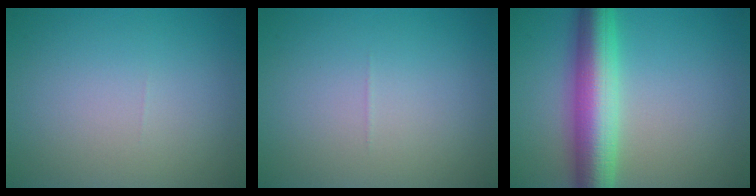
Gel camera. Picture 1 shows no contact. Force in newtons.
{"total": 0.0}
{"total": 7.9, "press": 7.8, "slide": 0.2}